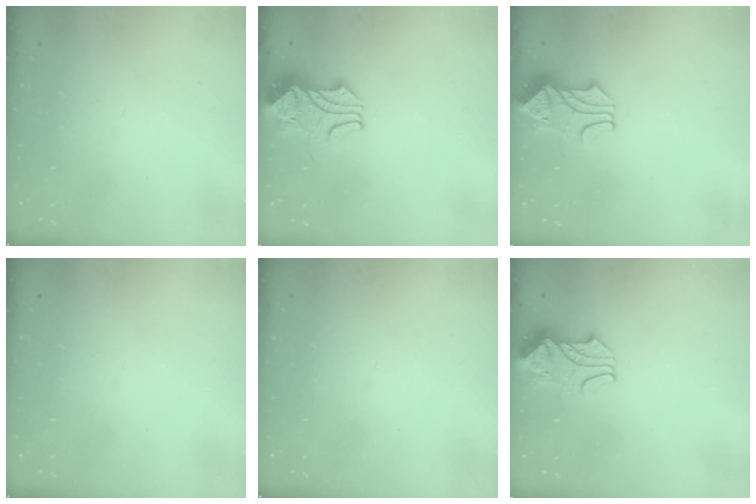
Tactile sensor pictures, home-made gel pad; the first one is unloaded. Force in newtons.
{"total": 2.5, "press": 2.3, "slide": 1.0}
{"total": 1.8, "press": 1.3, "slide": 1.1}
{"total": 0.0}
{"total": 0.0}
{"total": 2.4, "press": 2.3, "slide": 0.8}